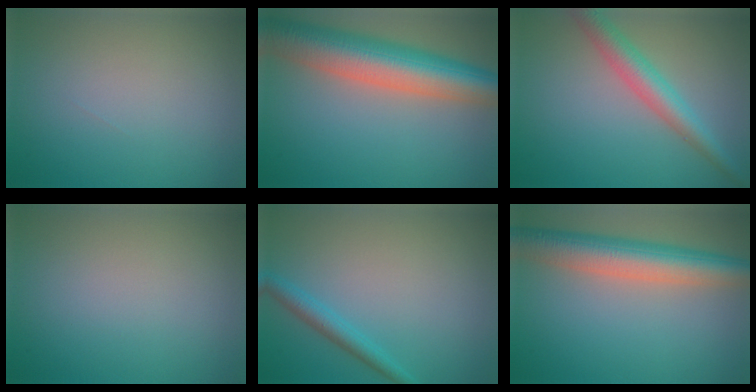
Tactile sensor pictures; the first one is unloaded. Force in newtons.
{"total": 10.0, "press": 10.0, "slide": 0.3}
{"total": 4.1, "press": 4.1, "slide": 0.0}
{"total": 0.0}
{"total": 2.2, "press": 2.2, "slide": 0.1}
{"total": 7.2, "press": 7.1, "slide": 0.4}